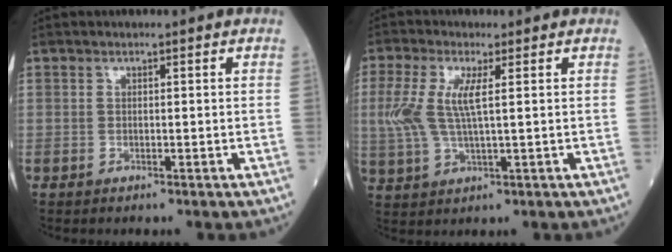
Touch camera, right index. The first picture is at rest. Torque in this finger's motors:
{"motor_torque": [0.30, 0.06, 0.17, 0.13]}